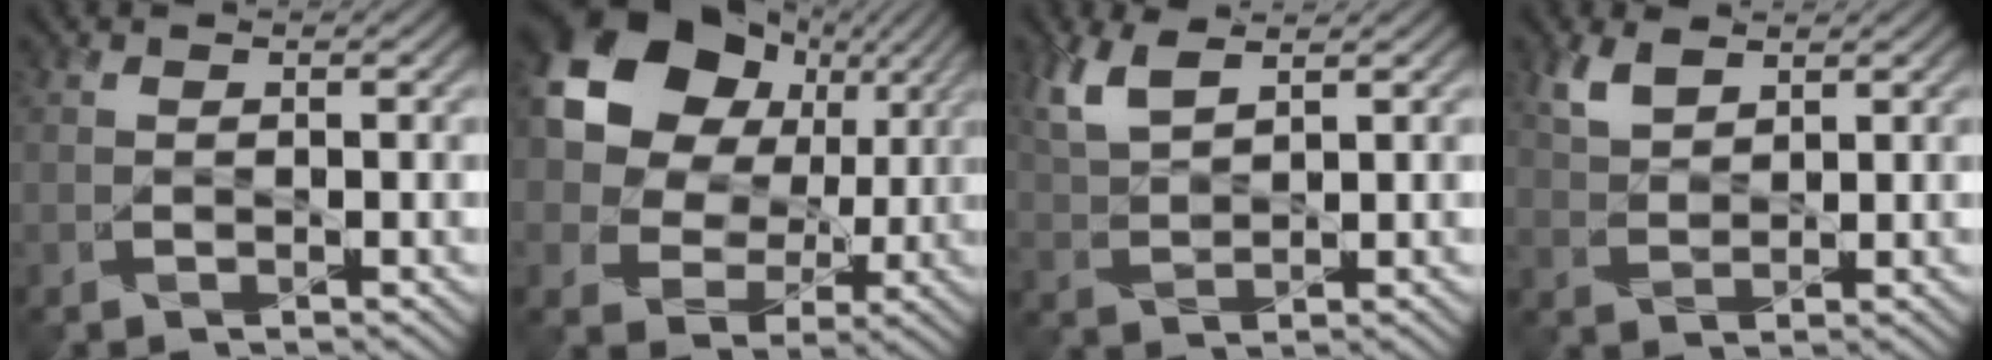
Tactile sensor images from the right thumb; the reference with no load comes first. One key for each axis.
{"total": 16.2, "fx": 4.9, "fy": 12.7, "fz": 8.8, "tx": -0.201, "ty": 0.026, "tz": 0.089}
{"total": 5.6, "fx": 3.4, "fy": 1.9, "fz": 4.0, "tx": -0.109, "ty": 0.006, "tz": 0.072}
{"total": 3.8, "fx": 2.5, "fy": 1.6, "fz": 2.3, "tx": -0.063, "ty": 0.002, "tz": 0.056}